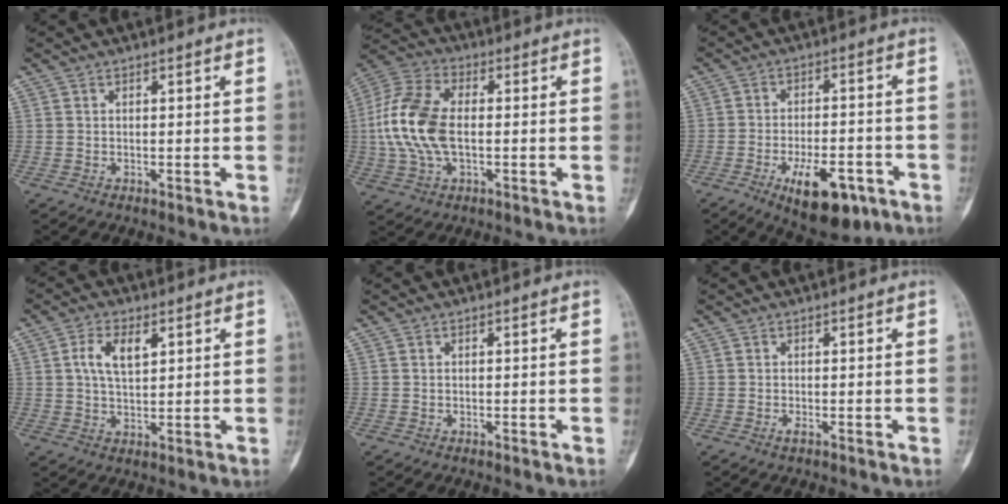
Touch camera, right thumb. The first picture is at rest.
{"total": 14.6, "force": [-0.5, 8.3, 12.0], "torque": [-0.260, 0.019, -0.013]}
{"total": 12.7, "force": [-6.2, 5.6, 9.5], "torque": [-0.128, 0.024, -0.085]}
{"total": 6.3, "force": [2.1, 3.2, 5.0], "torque": [-0.091, -0.002, 0.040]}
{"total": 0.0}
{"total": 0.7, "force": [-0.3, 0.1, 0.6], "torque": [-0.015, -0.002, -0.007]}